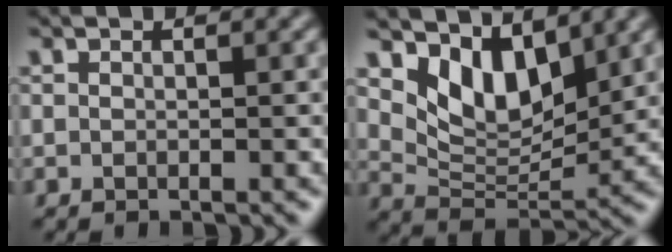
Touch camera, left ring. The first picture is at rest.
{"total": 6.0, "force": [3.8, 3.1, 3.4], "torque": [-0.069, -0.015, 0.065]}